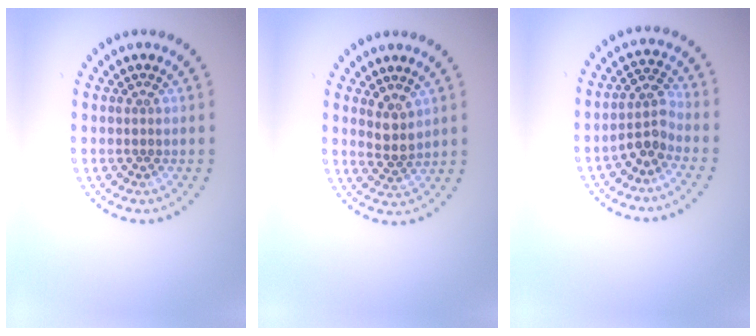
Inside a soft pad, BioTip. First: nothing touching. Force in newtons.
{"total": 2.1, "press": 1.7, "slide": 1.2}
{"total": 2.5, "press": 2.0, "slide": 1.6}